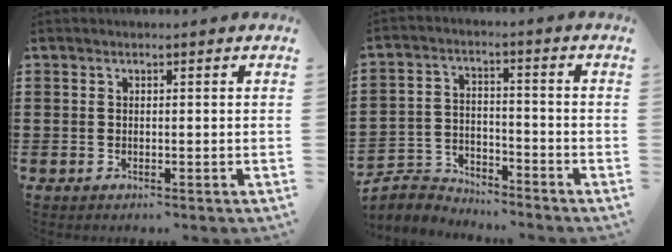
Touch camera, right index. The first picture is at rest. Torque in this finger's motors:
{"motor_torque": [-0.13, -0.15, -0.48, -0.10]}